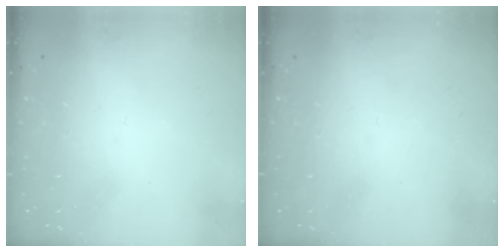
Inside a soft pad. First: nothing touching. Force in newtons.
{"total": 0.0}